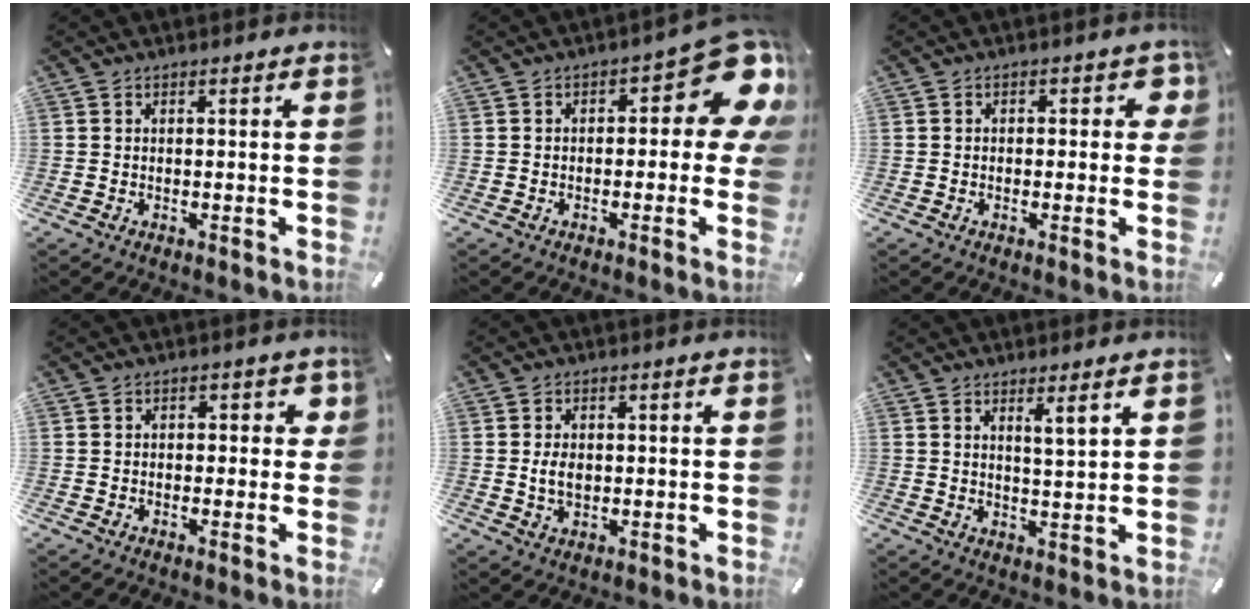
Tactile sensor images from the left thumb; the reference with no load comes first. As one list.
[{"total": 14.4, "force": [4.8, 6.1, 12.2], "torque": [-0.143, -0.041, 0.078]}, {"total": 3.2, "force": [0.2, 2.0, 2.5], "torque": [-0.026, 0.001, -0.003]}, {"total": 2.9, "force": [-0.3, 2.1, 2.0], "torque": [-0.022, 0.006, -0.012]}, {"total": 4.1, "force": [-0.1, 2.8, 2.9], "torque": [-0.054, 0.000, -0.005]}, {"total": 4.3, "force": [2.7, 0.3, 3.4], "torque": [-0.064, -0.012, 0.043]}]